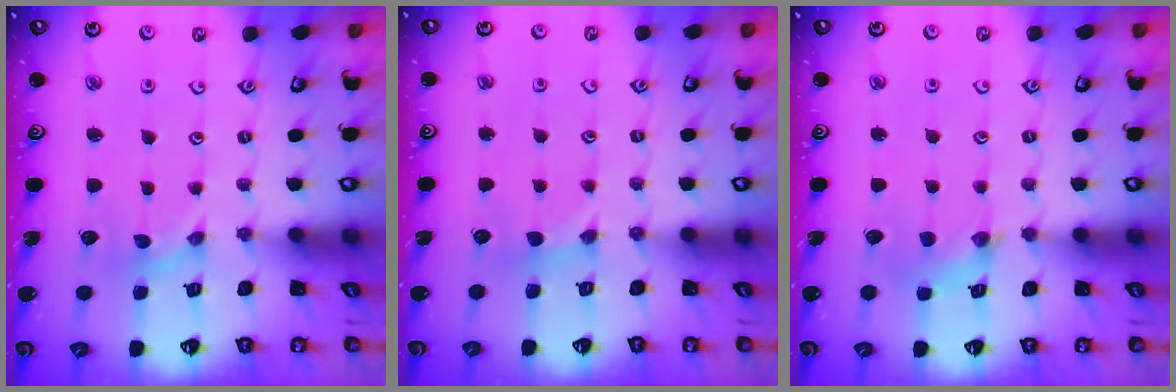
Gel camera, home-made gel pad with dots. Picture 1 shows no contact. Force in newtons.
{"total": 2.1, "press": 2.0, "slide": 0.3}
{"total": 2.6, "press": 2.6, "slide": 0.3}